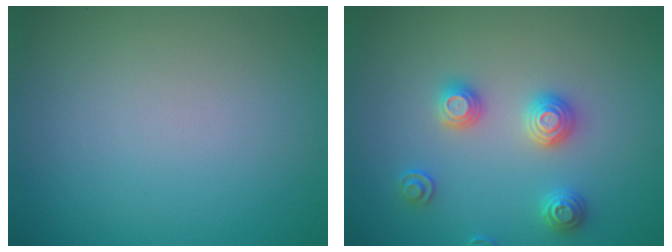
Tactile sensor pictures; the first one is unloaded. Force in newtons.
{"total": 2.8, "press": 2.8, "slide": 0.2}